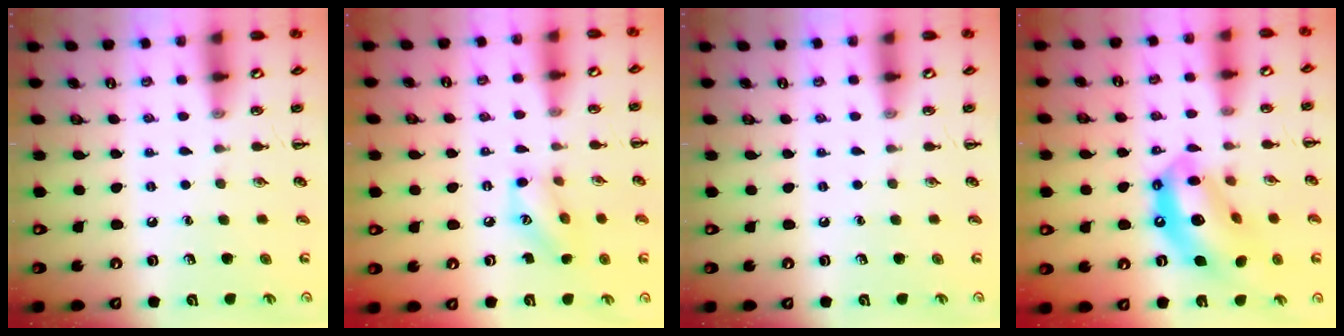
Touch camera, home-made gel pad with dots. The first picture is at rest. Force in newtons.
{"total": 9.3, "press": 9.3, "slide": 0.3}
{"total": 0.0}
{"total": 16.0, "press": 15.5, "slide": 4.2}